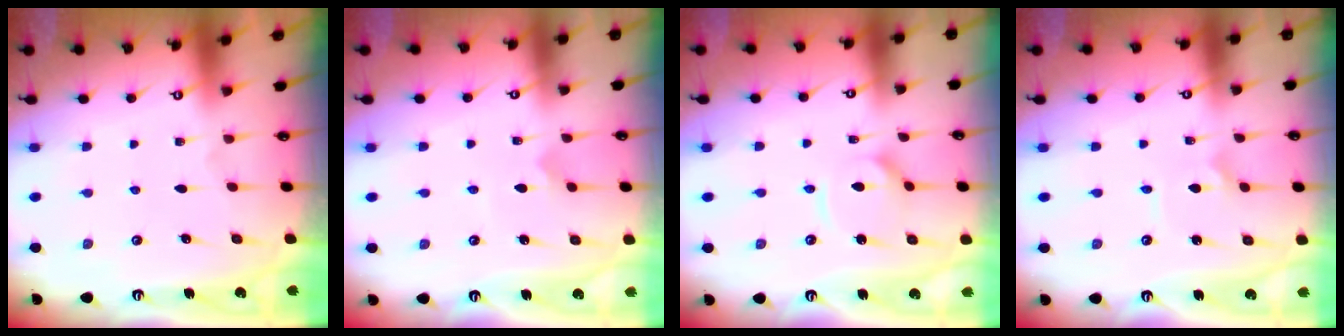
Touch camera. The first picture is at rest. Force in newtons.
{"total": 4.4, "press": 4.3, "slide": 0.4}
{"total": 7.6, "press": 7.6, "slide": 0.5}
{"total": 1.6, "press": 1.5, "slide": 0.2}